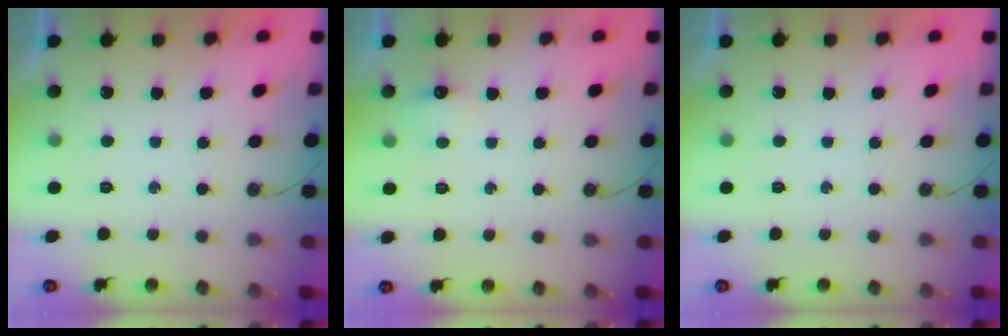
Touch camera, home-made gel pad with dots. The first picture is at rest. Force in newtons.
{"total": 3.9, "press": 3.8, "slide": 0.6}
{"total": 0.0}